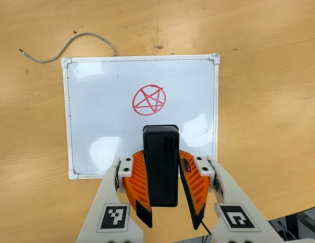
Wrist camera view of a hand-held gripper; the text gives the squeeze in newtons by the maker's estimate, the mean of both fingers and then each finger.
{"total": 9.3, "left": 7.5, "right": 11.0}